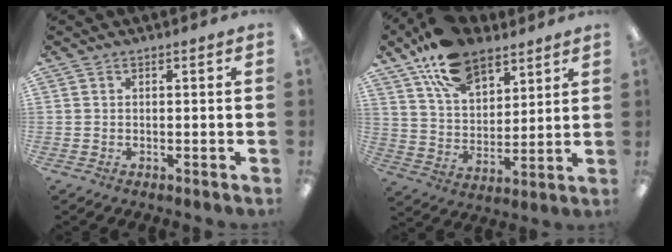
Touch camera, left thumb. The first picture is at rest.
{"total": 15.8, "force": [11.1, 8.5, 7.5], "torque": [-0.139, -0.049, 0.205]}